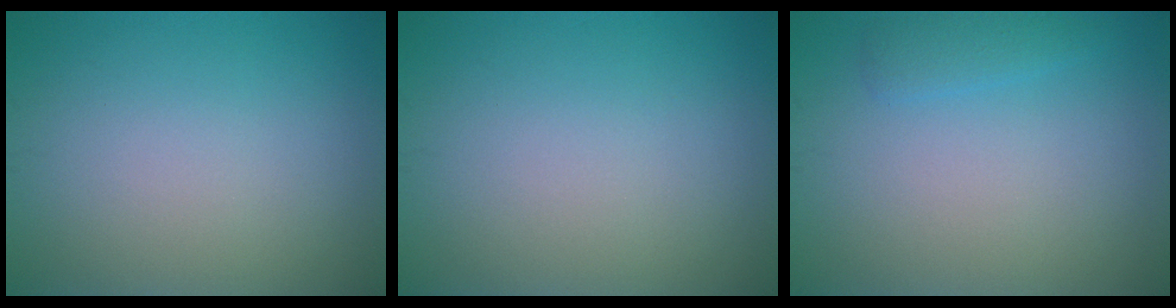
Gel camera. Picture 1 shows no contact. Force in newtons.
{"total": 0.0}
{"total": 1.4, "press": 1.4, "slide": 0.1}